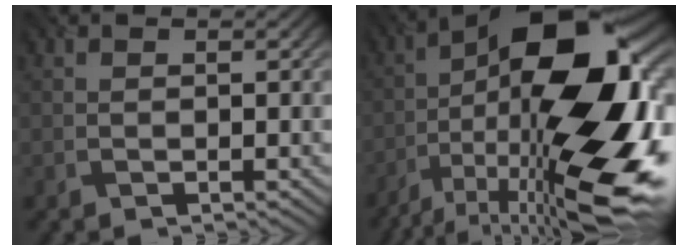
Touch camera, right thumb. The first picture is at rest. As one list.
[{"total": 20.0, "force": [-5.7, 8.1, 17.3], "torque": [-0.285, 0.002, -0.106]}]